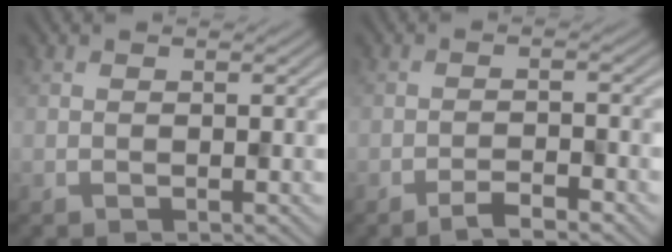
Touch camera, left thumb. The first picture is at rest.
{"total": 2.7, "force": [-2.1, 0.3, 1.7], "torque": [-0.031, 0.007, -0.041]}